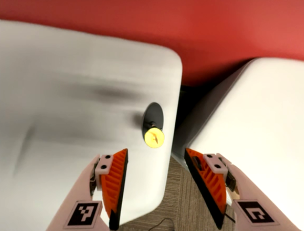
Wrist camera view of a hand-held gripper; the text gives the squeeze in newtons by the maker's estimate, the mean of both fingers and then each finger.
{"total": 0.0}